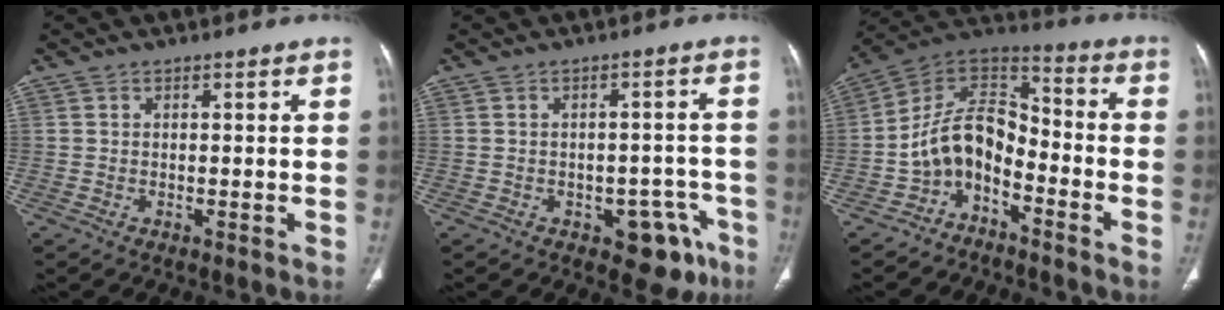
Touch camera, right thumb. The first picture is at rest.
{"total": 8.3, "force": [-4.4, 4.8, 5.0], "torque": [-0.021, 0.032, -0.050]}
{"total": 11.3, "force": [-5.4, 7.2, 6.8], "torque": [-0.099, 0.088, -0.112]}